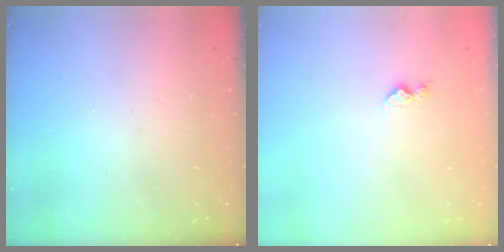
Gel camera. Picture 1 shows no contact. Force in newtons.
{"total": 3.8, "press": 3.8, "slide": 0.6}